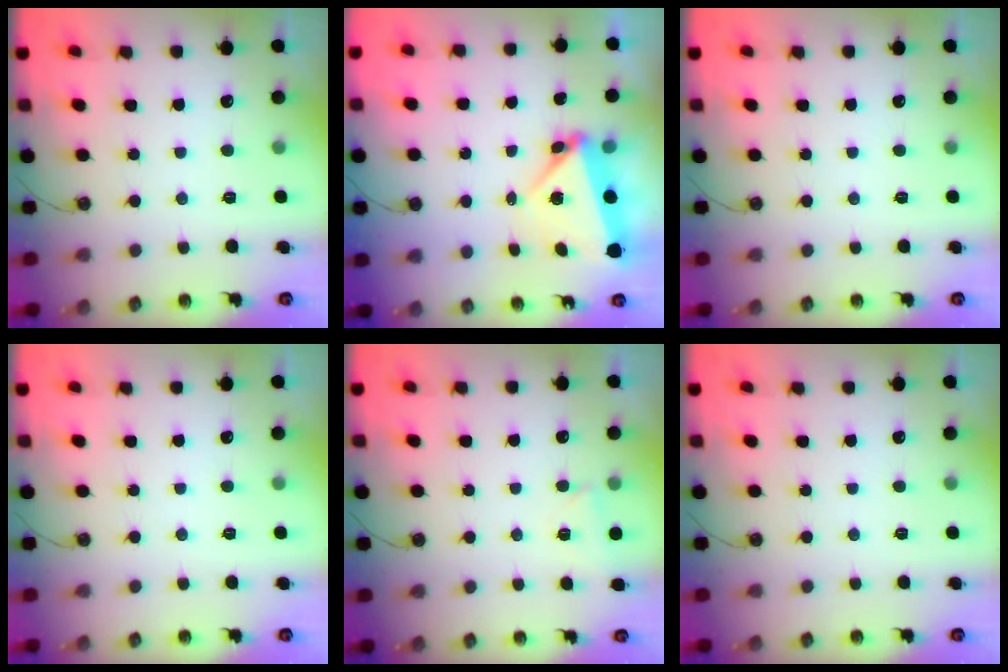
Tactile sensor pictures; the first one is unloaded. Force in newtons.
{"total": 5.5, "press": 5.5, "slide": 0.7}
{"total": 0.0}
{"total": 0.0}
{"total": 2.8, "press": 2.7, "slide": 0.6}
{"total": 0.0}